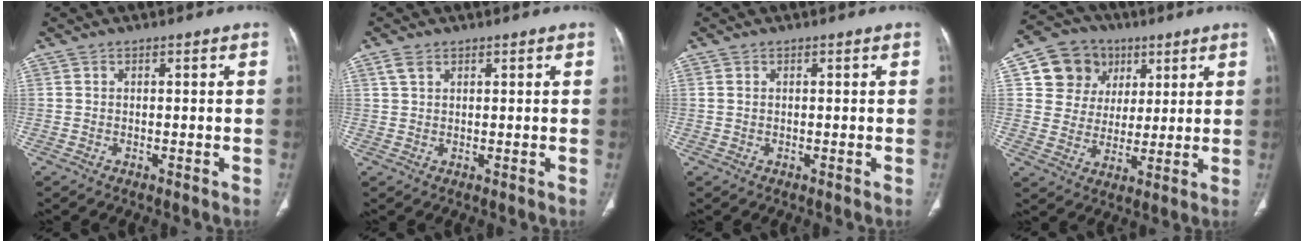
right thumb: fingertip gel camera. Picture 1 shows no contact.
{"total": 2.2, "force": [1.3, 1.3, 1.2], "torque": [-0.026, 0.004, 0.031]}
{"total": 0.8, "force": [0.1, 0.5, 0.5], "torque": [-0.014, 0.002, 0.004]}
{"total": 12.2, "force": [4.8, 10.8, 3.3], "torque": [-0.022, -0.003, 0.086]}